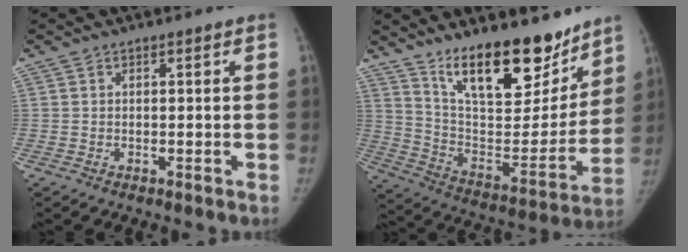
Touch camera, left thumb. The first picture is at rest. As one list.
[{"total": 22.8, "force": [16.1, 9.0, 13.4], "torque": [-0.155, -0.098, 0.267]}]